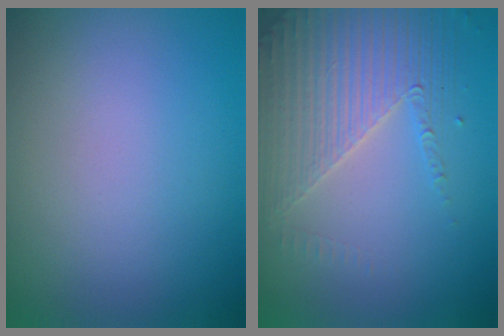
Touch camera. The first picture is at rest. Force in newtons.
{"total": 3.9, "press": 3.7, "slide": 1.3}